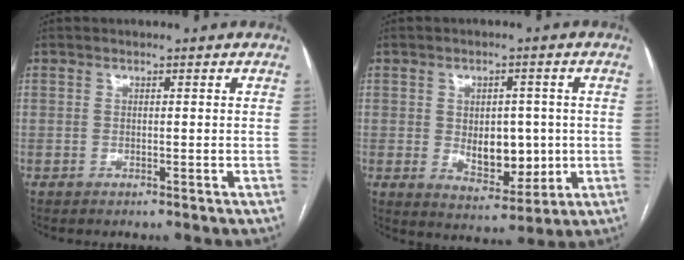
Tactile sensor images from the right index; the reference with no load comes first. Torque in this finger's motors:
{"motor_torque": [0.29, -0.17, 0.21, 0.04]}